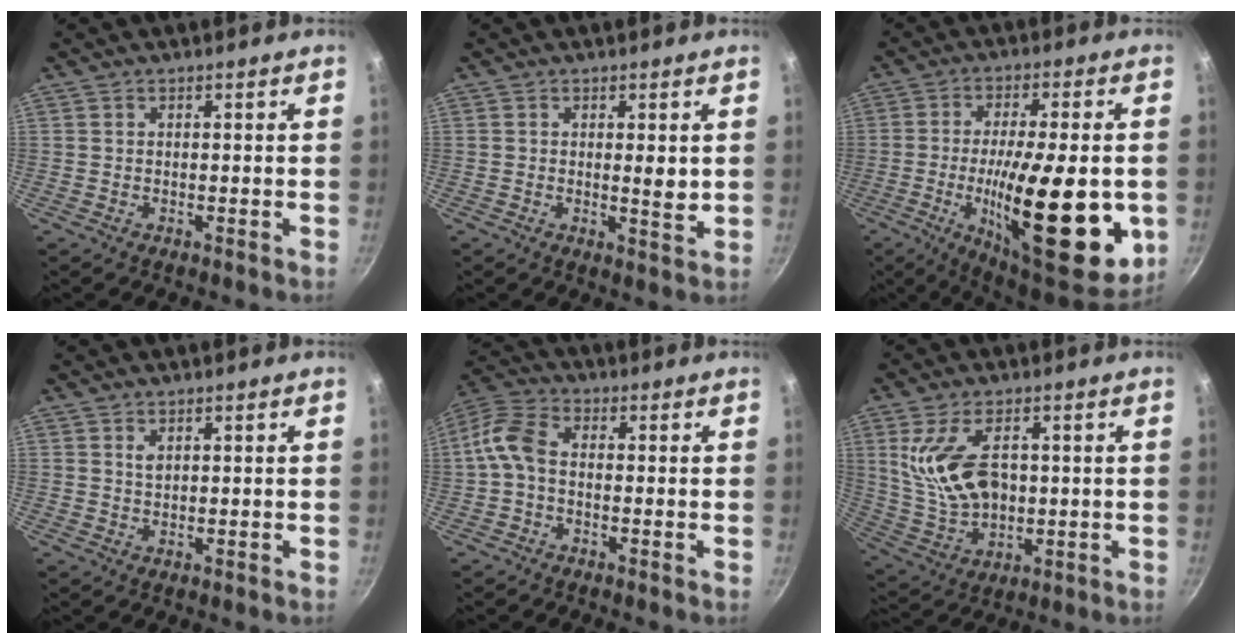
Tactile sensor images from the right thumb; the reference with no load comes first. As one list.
[{"total": 3.2, "force": [0.5, 0.9, 3.0], "torque": [-0.049, -0.010, 0.008]}, {"total": 25.5, "force": [-5.0, 8.0, 23.7], "torque": [-0.335, -0.003, -0.069]}, {"total": 1.3, "force": [0.6, 0.7, 0.9], "torque": [-0.015, -0.001, 0.013]}, {"total": 6.8, "force": [-1.1, 4.4, 5.1], "torque": [-0.110, 0.031, -0.038]}, {"total": 13.6, "force": [2.1, 8.1, 10.8], "torque": [-0.187, -0.011, 0.056]}]